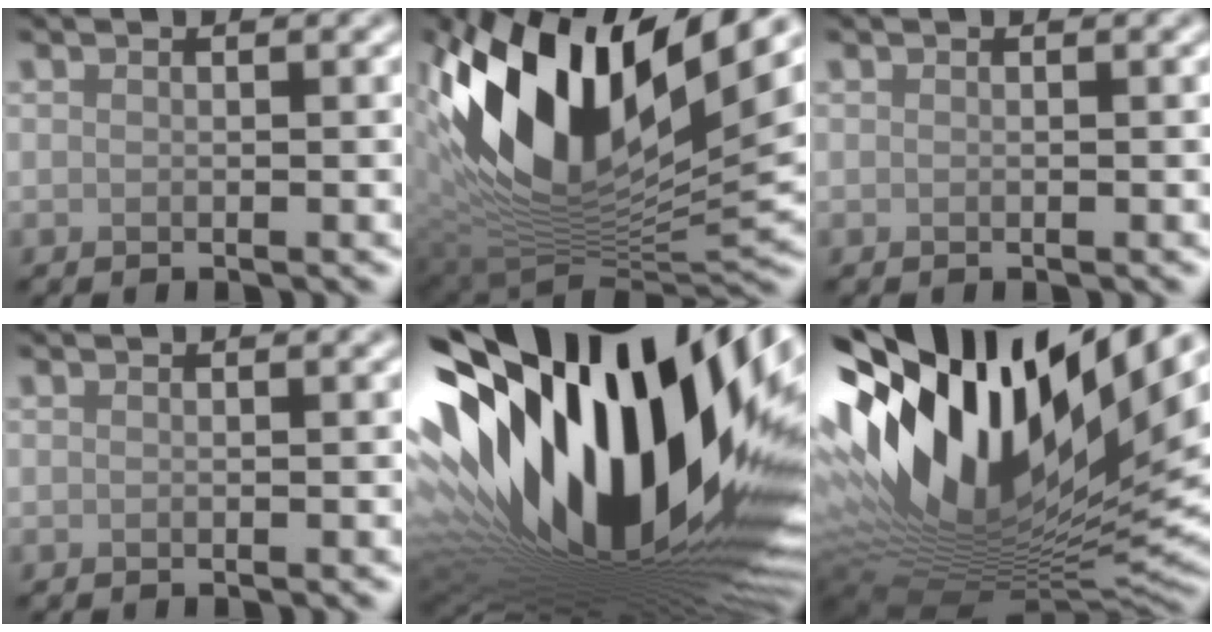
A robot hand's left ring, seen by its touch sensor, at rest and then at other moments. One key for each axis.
{"total": 15.5, "fx": 6.2, "fy": 7.2, "fz": 12.3, "tx": -0.234, "ty": 0.007, "tz": 0.106}
{"total": 0.0}
{"total": 0.0}
{"total": 21.1, "fx": 4.9, "fy": 8.0, "fz": 18.8, "tx": -0.309, "ty": -0.016, "tz": 0.081}
{"total": 18.4, "fx": 7.9, "fy": 7.1, "fz": 15.0, "tx": -0.274, "ty": 0.013, "tz": 0.144}